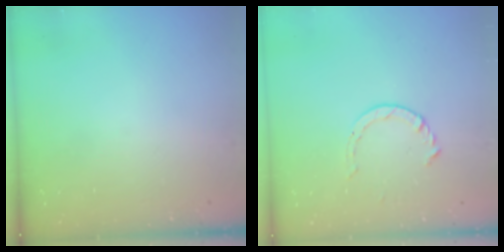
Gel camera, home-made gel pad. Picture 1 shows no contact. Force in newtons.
{"total": 3.5, "press": 3.5, "slide": 0.4}